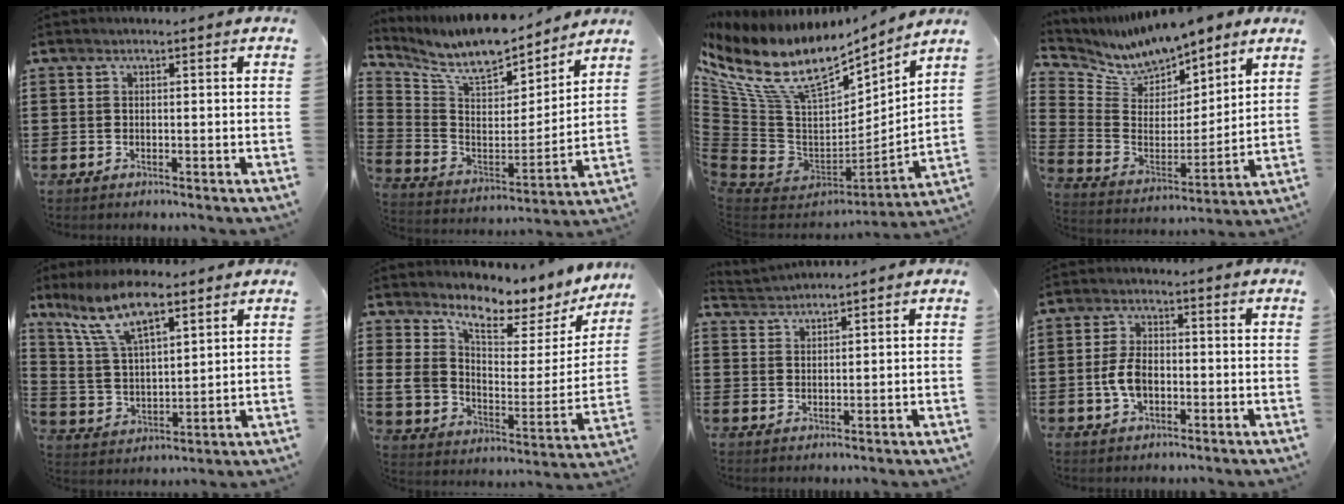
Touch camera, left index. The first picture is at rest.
{"total": 9.9, "force": [8.5, 2.9, 4.1], "torque": [-0.122, -0.059, 0.150]}
{"total": 15.2, "force": [9.4, 7.3, 9.5], "torque": [-0.225, -0.062, 0.165]}
{"total": 8.9, "force": [8.4, 2.7, 1.3], "torque": [-0.076, -0.055, 0.151]}
{"total": 11.8, "force": [7.9, 4.3, 7.6], "torque": [-0.167, -0.007, 0.146]}
{"total": 6.2, "force": [4.6, 3.2, 2.6], "torque": [-0.069, -0.039, 0.078]}
{"total": 1.9, "force": [1.9, -0.2, -0.3], "torque": [-0.001, -0.002, 0.037]}
{"total": 5.3, "force": [-0.9, 3.0, 4.2], "torque": [-0.105, -0.002, -0.024]}